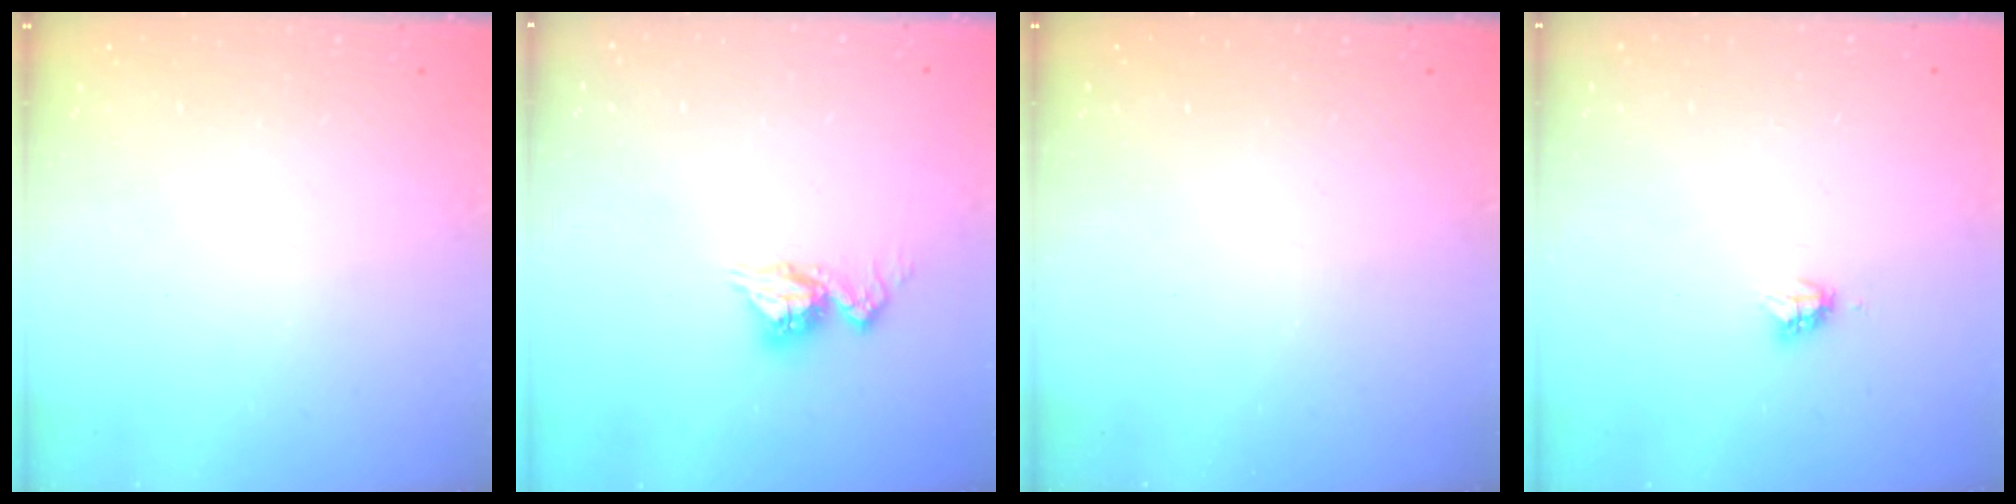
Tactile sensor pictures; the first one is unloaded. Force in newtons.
{"total": 9.3, "press": 9.3, "slide": 0.6}
{"total": 0.0}
{"total": 3.3, "press": 3.3, "slide": 0.5}